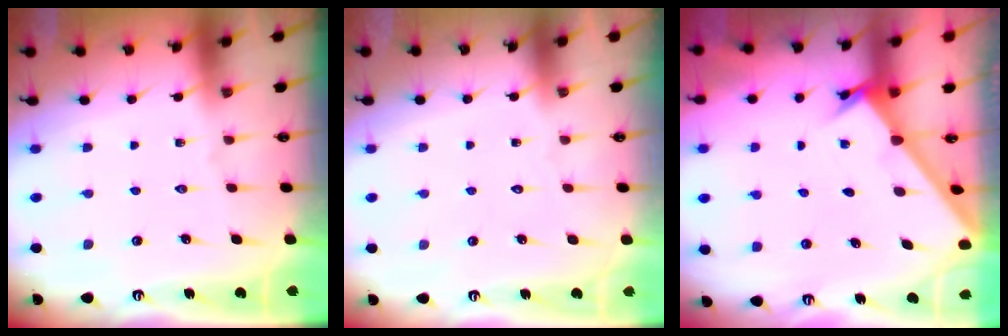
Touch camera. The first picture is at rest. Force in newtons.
{"total": 1.7, "press": 1.7, "slide": 0.1}
{"total": 2.0, "press": 2.0, "slide": 0.1}